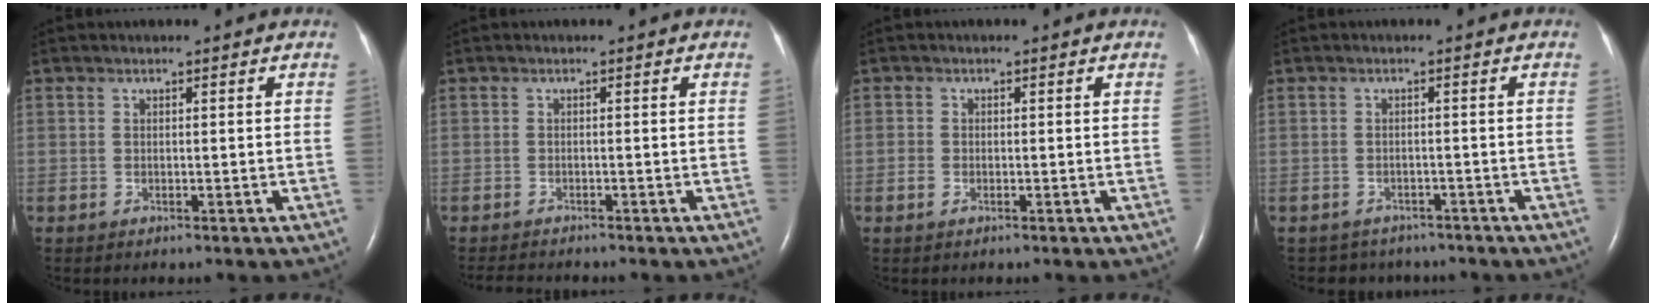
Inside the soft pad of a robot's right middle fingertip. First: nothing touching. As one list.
[{"total": 3.2, "force": [-3.1, 0.2, 0.9], "torque": [-0.014, -0.012, -0.049]}, {"total": 1.2, "force": [-0.4, 0.9, 0.8], "torque": [-0.021, 0.000, -0.006]}, {"total": 4.8, "force": [-4.1, 2.5, -0.1], "torque": [-0.003, 0.007, -0.050]}]